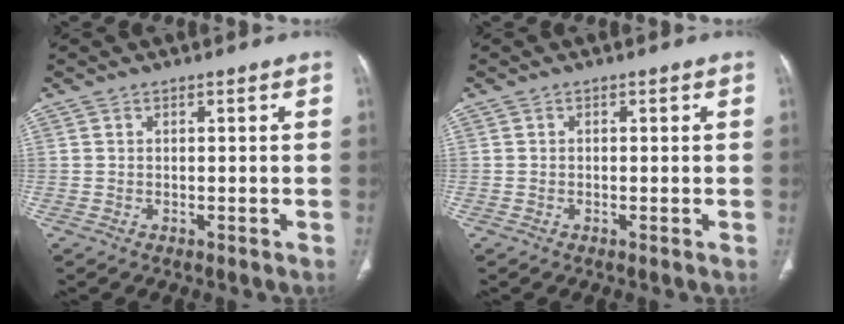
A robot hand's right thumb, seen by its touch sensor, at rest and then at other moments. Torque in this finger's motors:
{"motor_torque": [-0.32, 0.11, -0.39, 0.26, -0.03]}